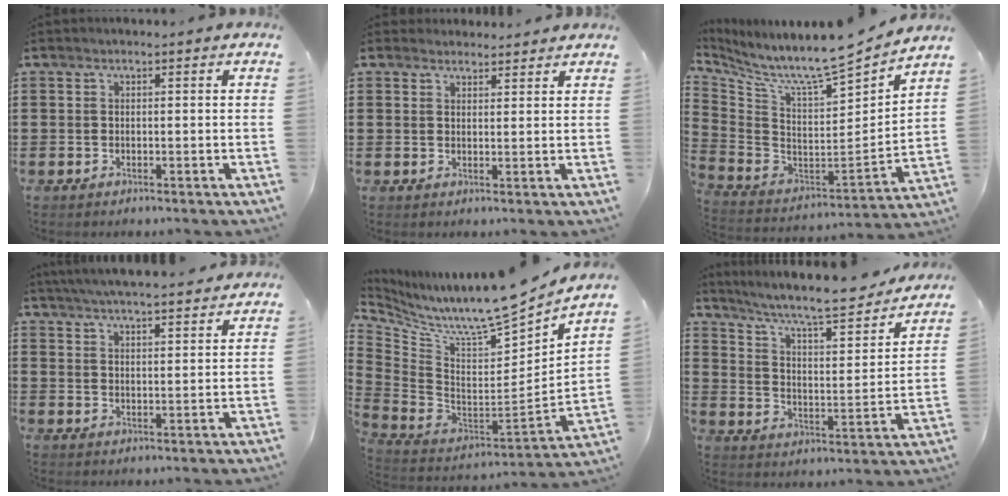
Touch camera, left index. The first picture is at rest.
{"total": 2.4, "force": [2.3, 0.5, 0.0], "torque": [-0.006, 0.000, 0.046]}
{"total": 7.5, "force": [6.7, 0.5, 3.2], "torque": [-0.090, -0.075, 0.103]}
{"total": 5.2, "force": [5.0, -0.1, 1.4], "torque": [-0.044, -0.021, 0.090]}
{"total": 8.7, "force": [7.7, 0.4, 4.0], "torque": [-0.095, -0.073, 0.121]}
{"total": 8.5, "force": [7.5, 0.3, 4.0], "torque": [-0.100, -0.052, 0.120]}